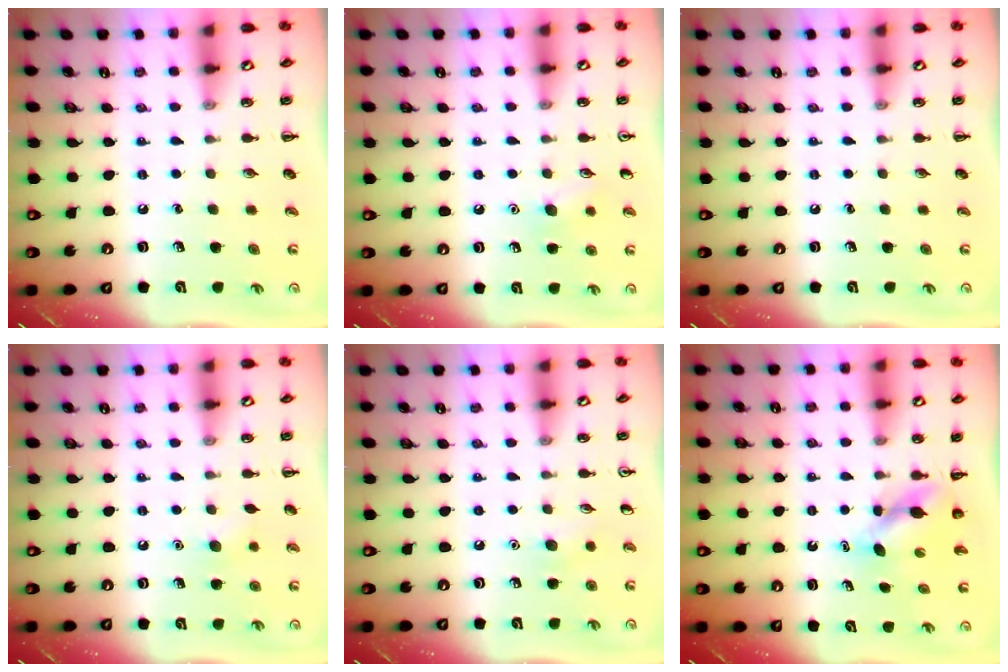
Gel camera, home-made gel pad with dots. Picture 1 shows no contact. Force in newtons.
{"total": 7.2, "press": 6.9, "slide": 2.0}
{"total": 0.0}
{"total": 4.5, "press": 4.3, "slide": 1.2}
{"total": 5.4, "press": 5.2, "slide": 1.6}
{"total": 4.6, "press": 4.6, "slide": 0.4}